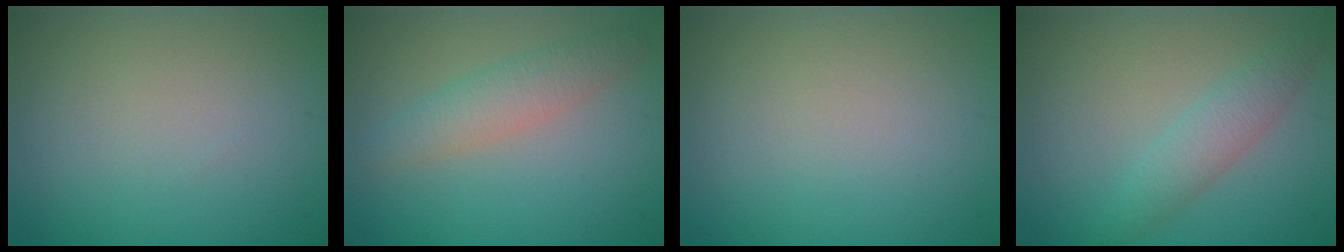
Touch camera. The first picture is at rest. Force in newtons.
{"total": 2.8, "press": 2.8, "slide": 0.1}
{"total": 0.0}
{"total": 2.5, "press": 2.5, "slide": 0.1}